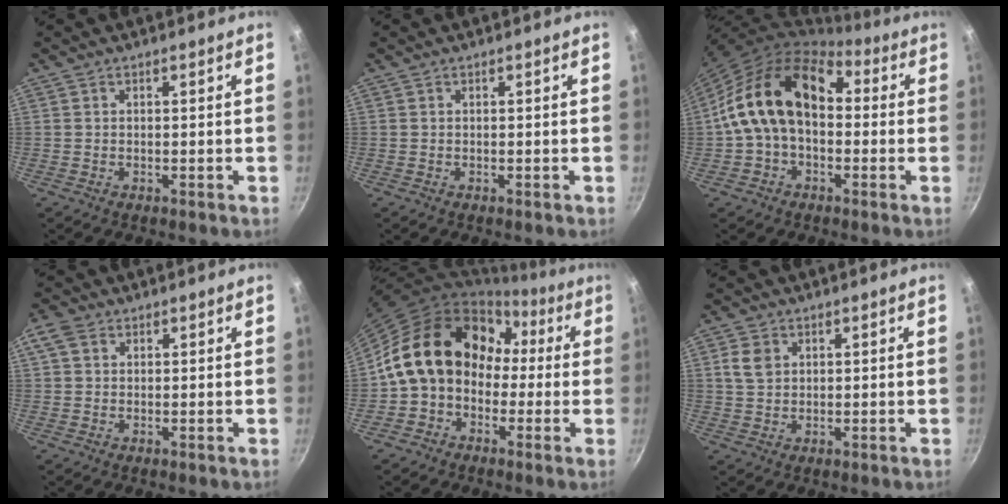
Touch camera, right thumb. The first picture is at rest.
{"total": 0.0}
{"total": 16.4, "force": [0.7, 11.2, 12.0], "torque": [-0.180, 0.043, -0.003]}
{"total": 3.8, "force": [1.4, 2.8, 2.1], "torque": [-0.038, 0.005, 0.022]}
{"total": 15.9, "force": [0.1, 12.8, 9.4], "torque": [-0.112, 0.062, -0.011]}
{"total": 4.3, "force": [1.3, 3.3, 2.4], "torque": [-0.034, 0.002, 0.026]}